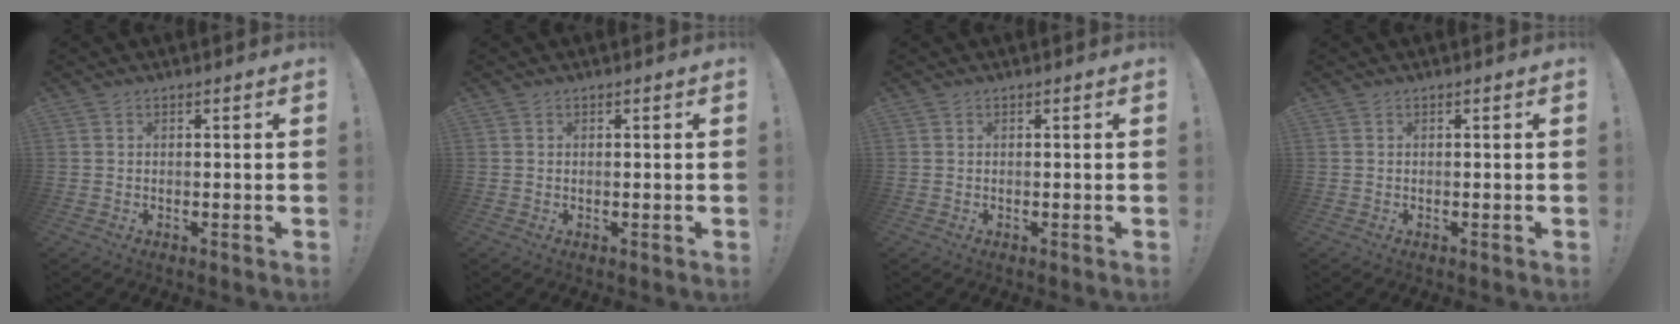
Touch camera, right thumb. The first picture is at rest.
{"total": 0.0}
{"total": 0.0}
{"total": 0.0}